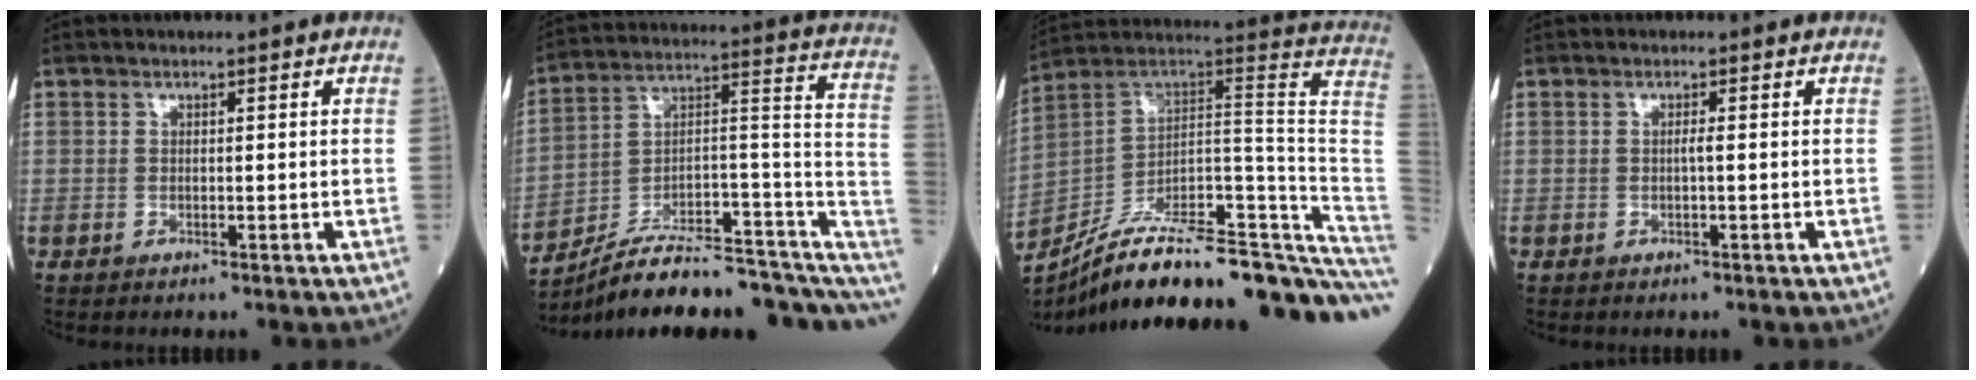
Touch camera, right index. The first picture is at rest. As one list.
[{"total": 20.9, "force": [-15.4, 5.6, 13.0], "torque": [-0.138, 0.057, -0.231]}, {"total": 31.5, "force": [-24.3, 4.0, 19.7], "torque": [-0.186, 0.019, -0.343]}, {"total": 0.6, "force": [-0.1, -0.1, 0.6], "torque": [-0.008, 0.000, -0.003]}]